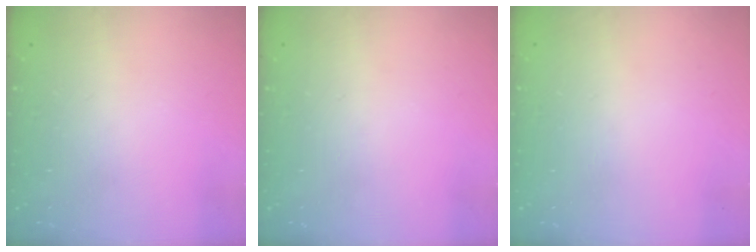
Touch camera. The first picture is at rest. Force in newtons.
{"total": 0.0}
{"total": 0.8, "press": 0.8, "slide": 0.1}